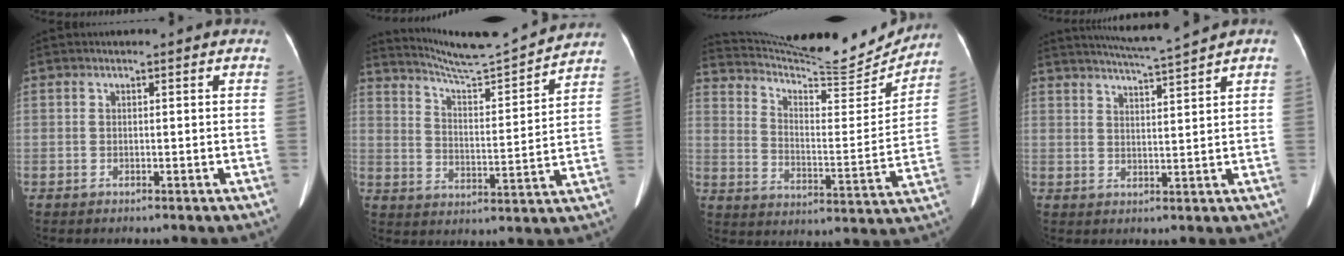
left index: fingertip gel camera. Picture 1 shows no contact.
{"total": 14.0, "force": [13.5, -1.1, 3.4], "torque": [-0.067, -0.015, 0.205]}
{"total": 20.5, "force": [19.7, 1.6, 5.5], "torque": [-0.098, -0.044, 0.283]}
{"total": 6.2, "force": [5.6, -1.7, 2.0], "torque": [-0.041, -0.004, 0.095]}